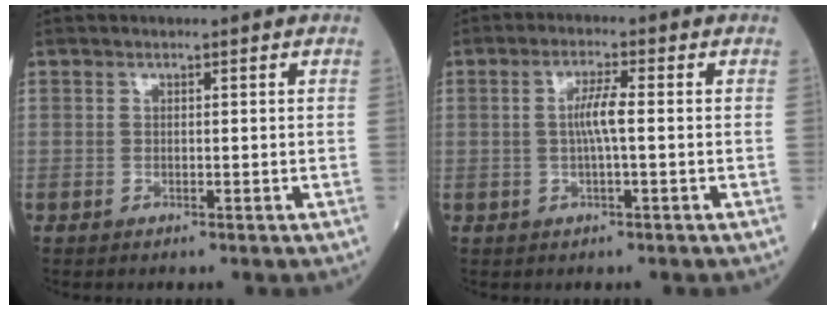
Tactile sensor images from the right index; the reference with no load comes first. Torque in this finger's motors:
{"motor_torque": [0.41, 0.10, 0.40, 0.11]}